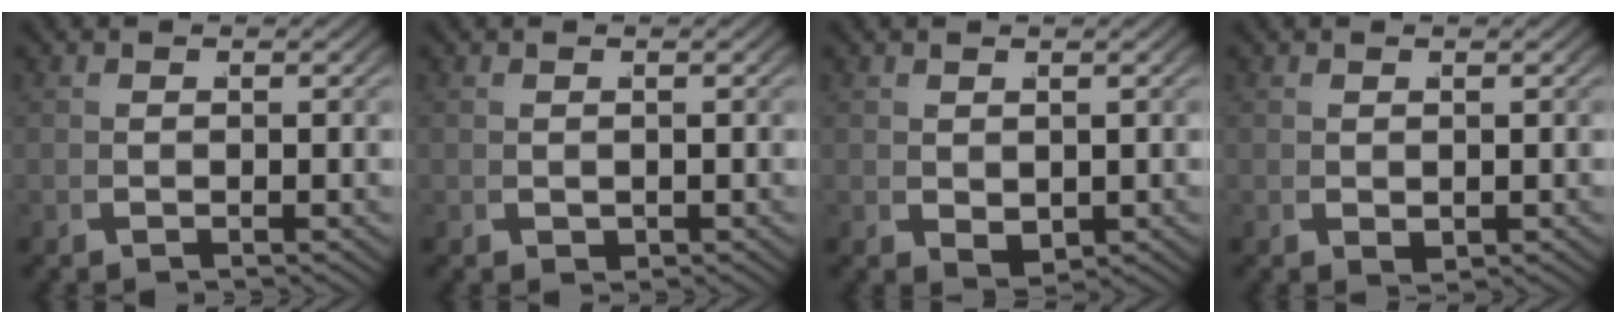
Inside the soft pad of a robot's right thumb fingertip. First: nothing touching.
{"total": 0.6, "force": [0.2, 0.5, 0.3], "torque": [-0.006, -0.006, 0.011]}
{"total": 1.8, "force": [0.3, 1.2, 1.2], "torque": [-0.026, -0.016, 0.023]}
{"total": 0.8, "force": [0.3, 0.5, 0.6], "torque": [-0.013, -0.008, 0.016]}